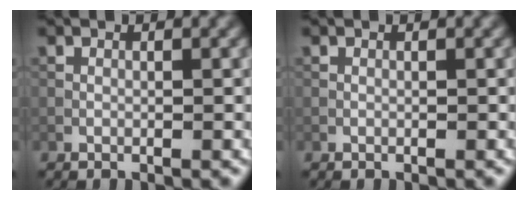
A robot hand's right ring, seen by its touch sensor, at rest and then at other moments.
{"total": 0.0}